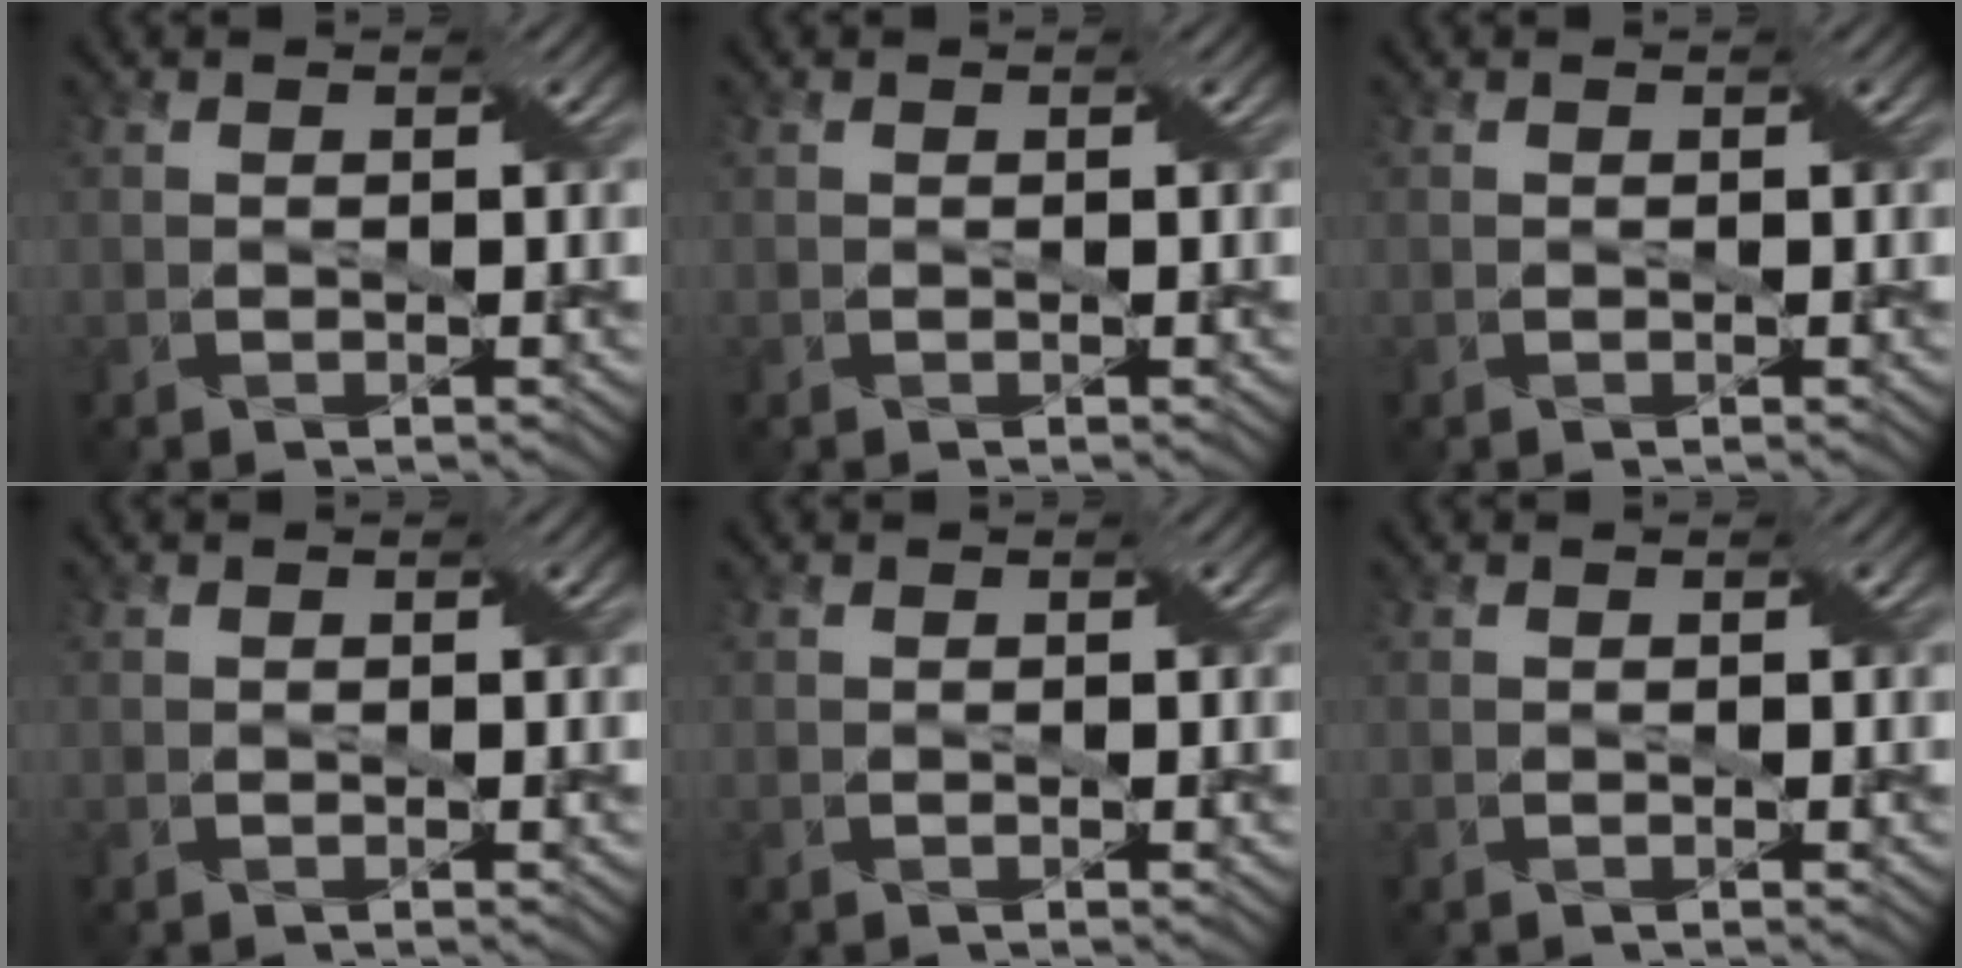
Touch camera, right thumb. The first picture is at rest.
{"total": 0.0}
{"total": 0.0}
{"total": 0.0}
{"total": 0.0}
{"total": 0.0}